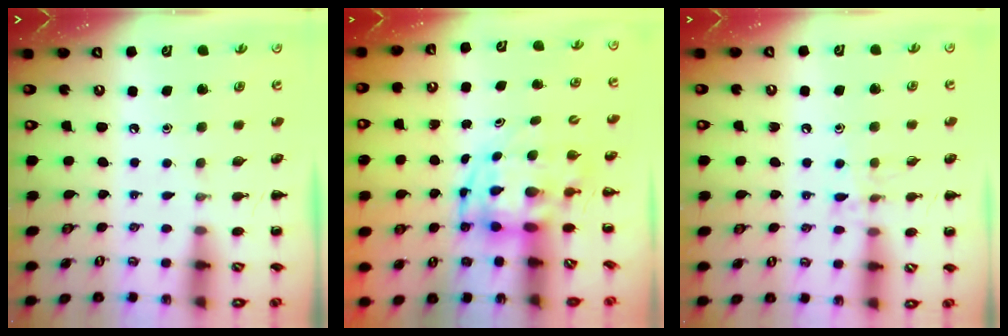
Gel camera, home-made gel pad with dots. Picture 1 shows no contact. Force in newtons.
{"total": 3.7, "press": 3.7, "slide": 0.8}
{"total": 8.0, "press": 7.8, "slide": 1.6}